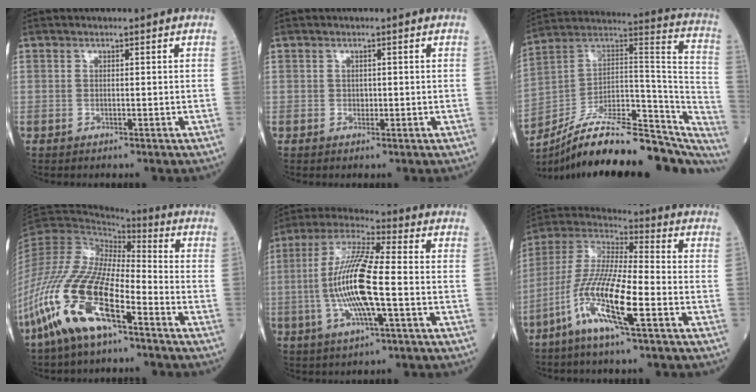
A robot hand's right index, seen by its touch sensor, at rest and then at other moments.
{"total": 0.5, "force": [0.0, 0.4, 0.3], "torque": [-0.001, 0.001, -0.001]}
{"total": 28.1, "force": [-22.7, 7.9, 14.6], "torque": [-0.177, 0.034, -0.341]}
{"total": 16.3, "force": [-8.7, 4.5, 13.0], "torque": [-0.289, -0.022, -0.169]}
{"total": 13.8, "force": [-2.1, 1.6, 13.6], "torque": [-0.277, 0.000, -0.042]}
{"total": 13.7, "force": [-5.7, 1.3, 12.4], "torque": [-0.263, -0.009, -0.116]}